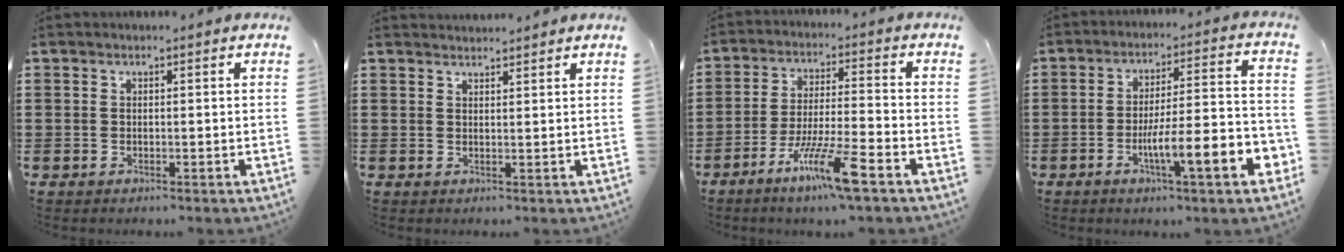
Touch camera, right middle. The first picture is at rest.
{"total": 1.7, "force": [1.6, 0.2, 0.0], "torque": [0.004, 0.000, 0.030]}
{"total": 9.9, "force": [-6.2, 0.7, 7.6], "torque": [-0.145, -0.007, -0.115]}
{"total": 9.7, "force": [-4.5, 1.0, 8.5], "torque": [-0.137, -0.013, -0.081]}